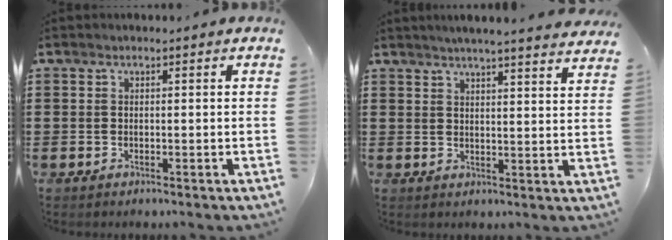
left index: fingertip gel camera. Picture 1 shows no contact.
{"total": 4.0, "force": [3.8, -0.8, 1.1], "torque": [-0.035, -0.018, 0.066]}